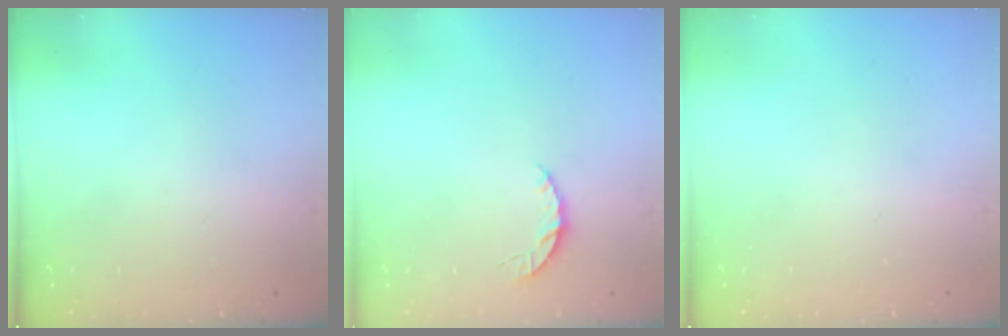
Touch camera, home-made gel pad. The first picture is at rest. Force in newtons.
{"total": 3.6, "press": 3.5, "slide": 0.4}
{"total": 0.0}